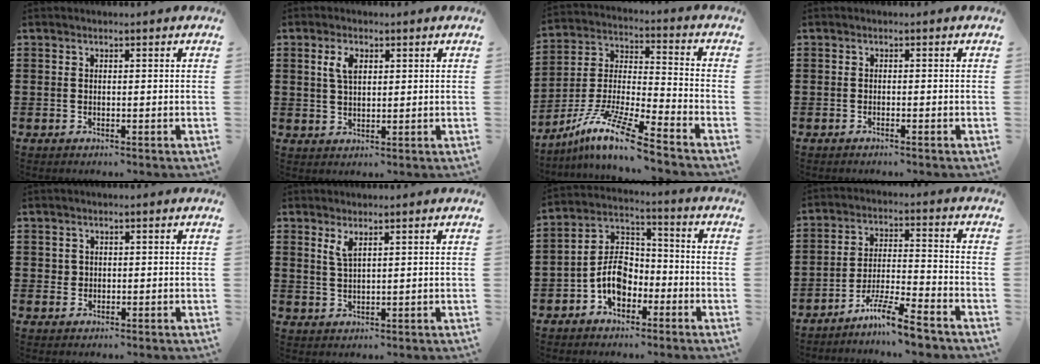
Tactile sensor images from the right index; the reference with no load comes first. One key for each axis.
{"total": 3.5, "fx": 1.2, "fy": 1.7, "fz": 2.8, "tx": -0.063, "ty": 0.009, "tz": 0.020}
{"total": 11.1, "fx": -8.9, "fy": 0.4, "fz": 6.7, "tx": -0.135, "ty": 0.004, "tz": -0.181}
{"total": 0.7, "fx": -0.6, "fy": -0.2, "fz": 0.2, "tx": -0.004, "ty": -0.002, "tz": -0.012}
{"total": 0.8, "fx": 0.3, "fy": 0.7, "fz": 0.2, "tx": -0.006, "ty": 0.003, "tz": 0.006}
{"total": 2.1, "fx": 1.4, "fy": 0.5, "fz": 1.5, "tx": -0.033, "ty": 0.002, "tz": 0.024}
{"total": 7.5, "fx": -3.1, "fy": 5.1, "fz": 4.5, "tx": -0.110, "ty": 0.010, "tz": -0.063}
{"total": 7.5, "fx": -6.4, "fy": 0.0, "fz": 3.9, "tx": -0.084, "ty": -0.004, "tz": -0.124}